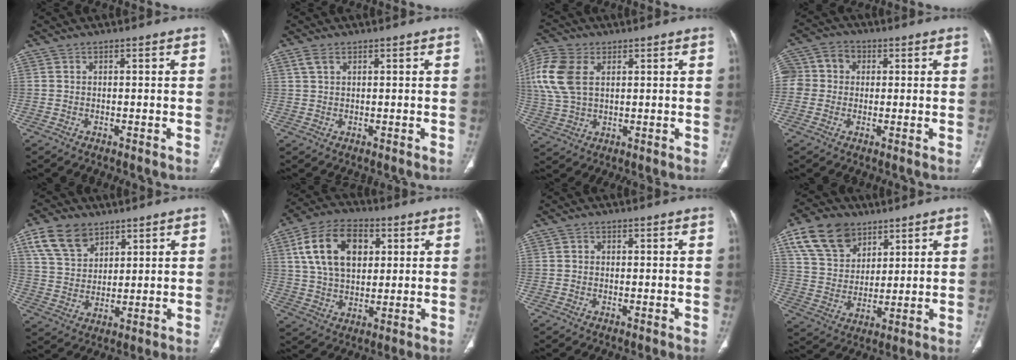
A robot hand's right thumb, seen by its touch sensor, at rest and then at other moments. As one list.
[{"total": 0.9, "force": [0.5, 0.5, 0.5], "torque": [-0.010, 0.003, 0.011]}, {"total": 12.6, "force": [3.4, 8.0, 9.2], "torque": [-0.220, 0.006, 0.069]}, {"total": 8.3, "force": [1.1, 7.2, 3.8], "torque": [-0.058, 0.021, 0.010]}, {"total": 10.4, "force": [6.1, 6.7, 5.2], "torque": [-0.083, -0.019, 0.122]}, {"total": 15.7, "force": [4.7, 10.0, 11.1], "torque": [-0.177, 0.002, 0.084]}, {"total": 0.8, "force": [0.0, 0.8, 0.3], "torque": [0.001, 0.003, -0.003]}, {"total": 14.3, "force": [8.0, 9.7, 6.9], "torque": [-0.108, -0.017, 0.156]}]